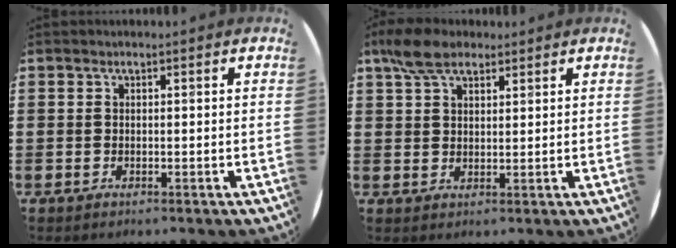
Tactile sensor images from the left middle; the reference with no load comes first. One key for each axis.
{"total": 5.5, "fx": 4.1, "fy": 2.5, "fz": 2.6, "tx": -0.062, "ty": 0.006, "tz": 0.077}